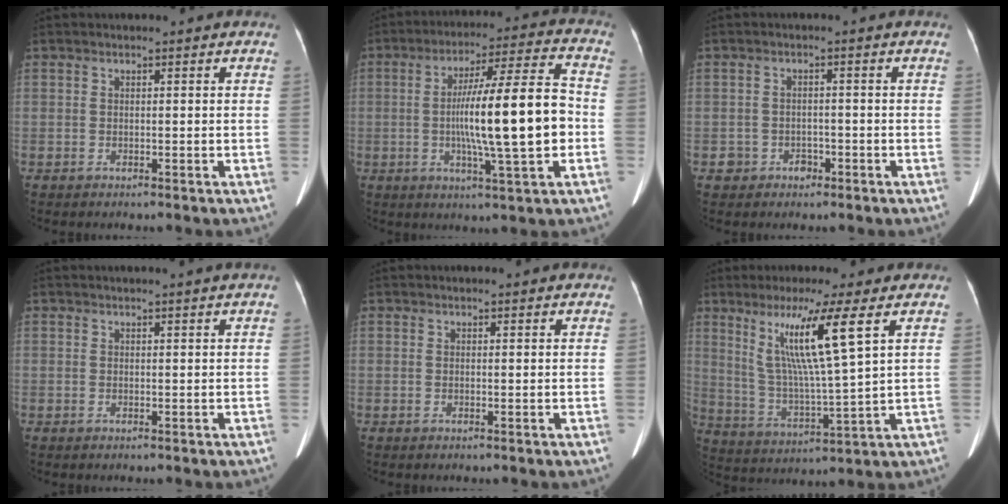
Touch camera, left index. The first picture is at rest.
{"total": 15.6, "force": [-1.9, 0.6, 15.5], "torque": [-0.256, 0.009, -0.033]}
{"total": 2.4, "force": [-1.4, 1.9, 0.4], "torque": [-0.001, 0.001, -0.020]}
{"total": 1.5, "force": [1.4, -0.3, 0.5], "torque": [-0.010, 0.010, 0.017]}
{"total": 1.9, "force": [1.8, 0.4, 0.6], "torque": [-0.009, 0.004, 0.014]}
{"total": 11.7, "force": [5.2, -1.3, 10.4], "torque": [-0.201, -0.013, 0.102]}